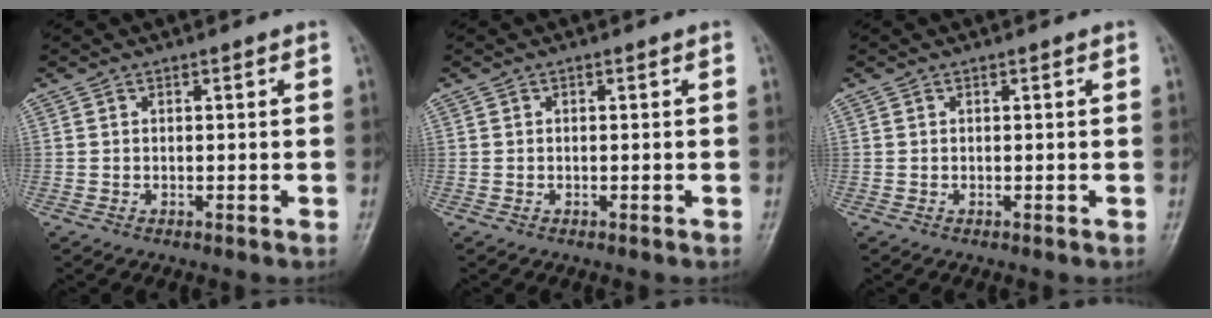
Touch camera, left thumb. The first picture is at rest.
{"total": 0.0}
{"total": 0.0}